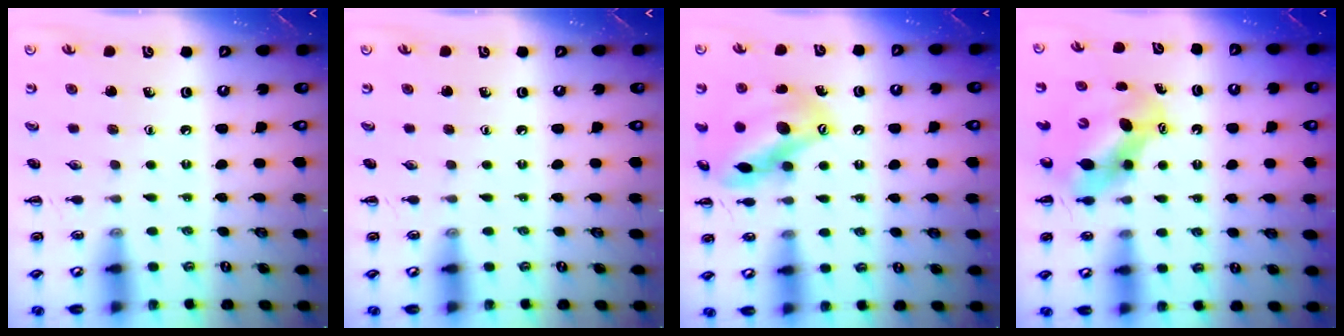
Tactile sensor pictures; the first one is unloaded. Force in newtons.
{"total": 0.0}
{"total": 15.6, "press": 15.3, "slide": 3.0}
{"total": 6.4, "press": 6.3, "slide": 0.9}